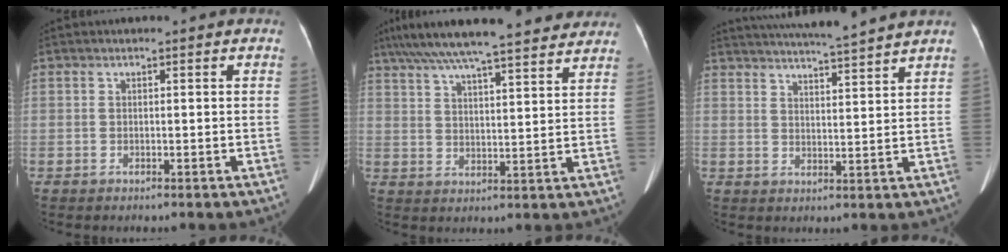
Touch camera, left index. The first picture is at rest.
{"total": 23.4, "force": [19.9, 3.3, 11.8], "torque": [-0.198, 0.043, 0.274]}
{"total": 11.9, "force": [11.0, -1.1, 4.4], "torque": [-0.078, 0.002, 0.153]}